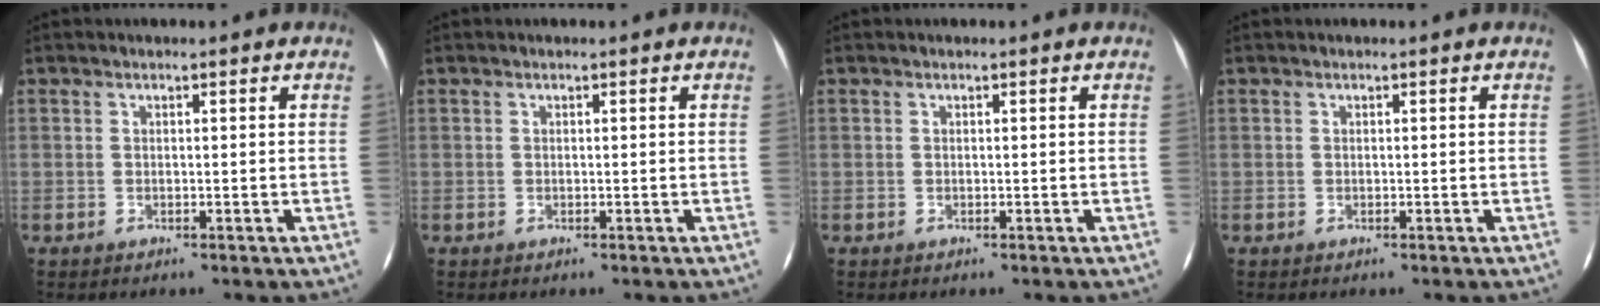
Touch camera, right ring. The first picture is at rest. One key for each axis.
{"total": 0.0}
{"total": 0.0}
{"total": 0.0}